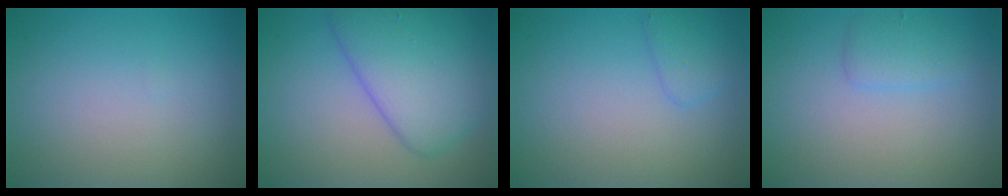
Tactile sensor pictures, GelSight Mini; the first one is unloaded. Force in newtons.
{"total": 6.5, "press": 6.5, "slide": 0.1}
{"total": 1.6, "press": 1.6, "slide": 0.1}
{"total": 1.7, "press": 1.7, "slide": 0.1}